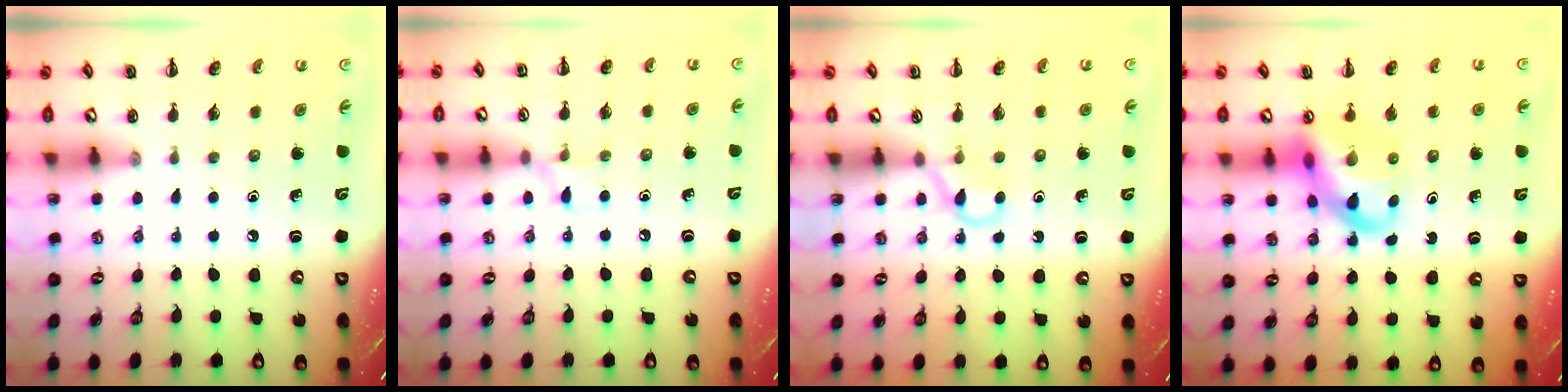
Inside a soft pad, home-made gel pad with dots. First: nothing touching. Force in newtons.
{"total": 5.1, "press": 4.8, "slide": 1.7}
{"total": 3.6, "press": 3.5, "slide": 1.1}
{"total": 11.1, "press": 10.7, "slide": 3.1}